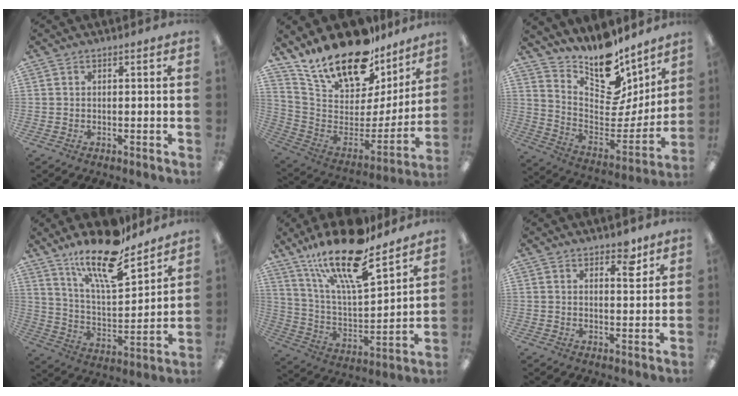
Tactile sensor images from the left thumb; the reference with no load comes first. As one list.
[{"total": 21.3, "force": [17.6, 7.6, 9.2], "torque": [-0.180, -0.130, 0.314]}, {"total": 16.2, "force": [12.9, 7.0, 6.8], "torque": [-0.101, -0.121, 0.226]}, {"total": 18.5, "force": [14.7, 5.0, 10.1], "torque": [-0.177, -0.090, 0.248]}, {"total": 21.9, "force": [16.2, 6.1, 13.4], "torque": [-0.241, -0.098, 0.275]}, {"total": 5.1, "force": [3.8, 2.0, 2.8], "torque": [-0.024, -0.024, 0.061]}]